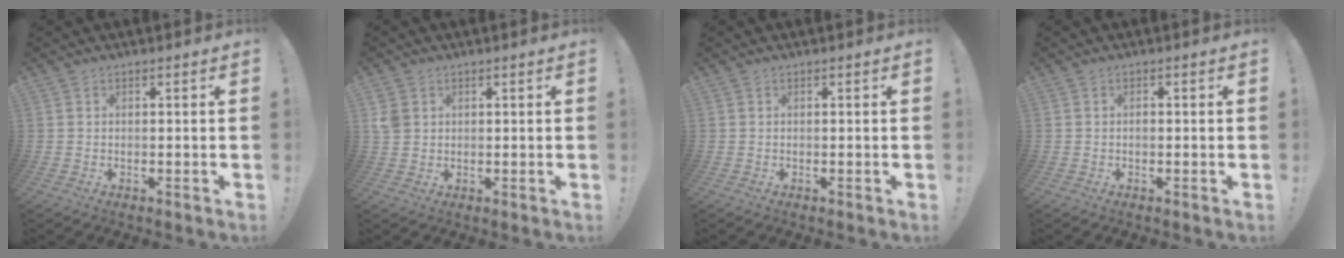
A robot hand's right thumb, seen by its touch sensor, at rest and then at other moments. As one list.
[{"total": 3.6, "force": [1.3, 3.0, 1.6], "torque": [-0.028, 0.004, 0.028]}, {"total": 0.0}, {"total": 0.6, "force": [-0.4, 0.4, 0.3], "torque": [-0.010, 0.004, -0.006]}]